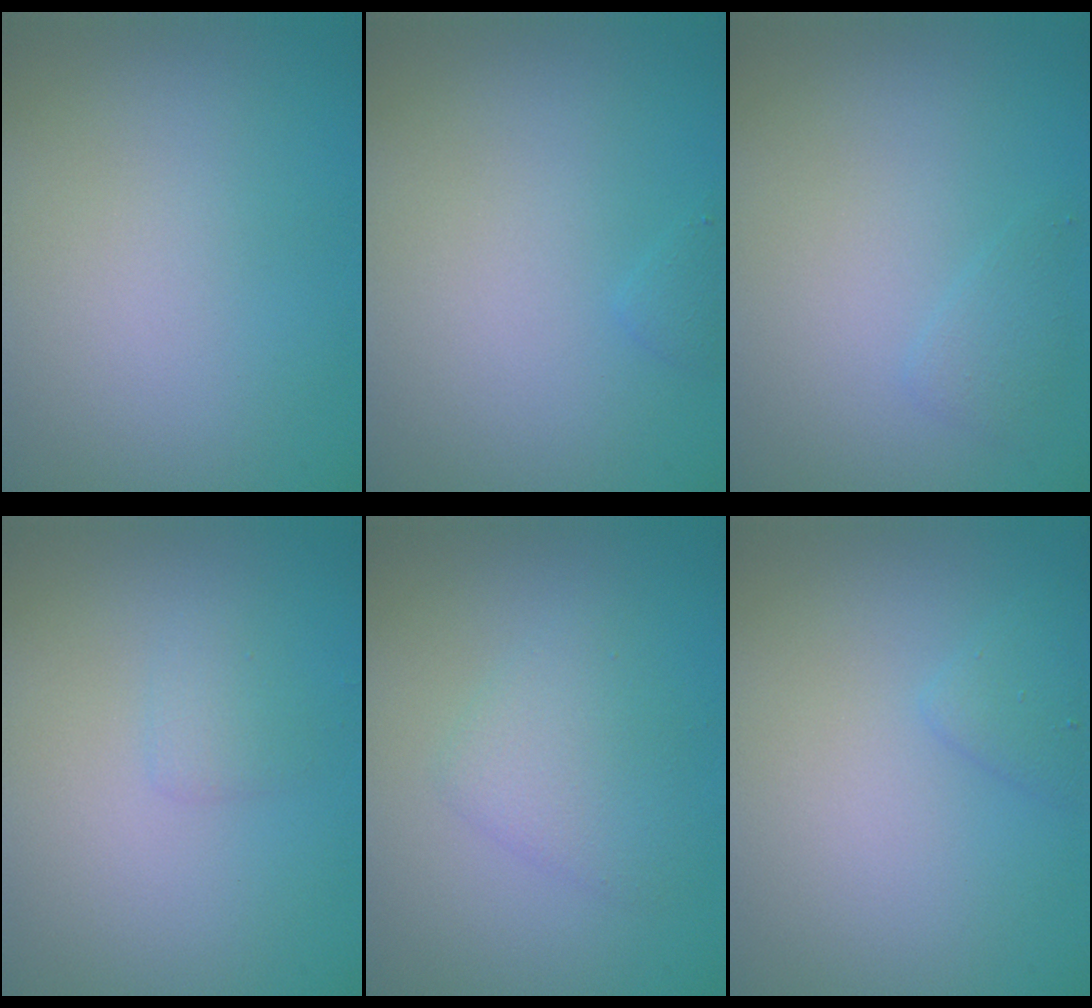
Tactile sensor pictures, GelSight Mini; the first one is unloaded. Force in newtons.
{"total": 0.6, "press": 0.6, "slide": 0.1}
{"total": 1.1, "press": 1.1, "slide": 0.1}
{"total": 1.0, "press": 1.0, "slide": 0.0}
{"total": 2.4, "press": 2.4, "slide": 0.1}
{"total": 1.3, "press": 1.3, "slide": 0.0}